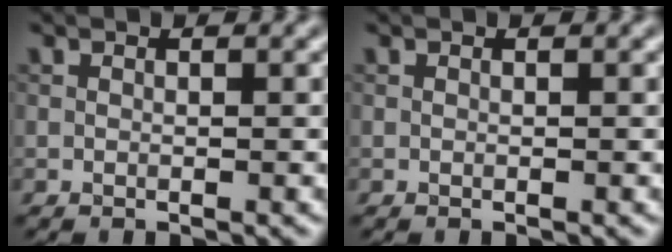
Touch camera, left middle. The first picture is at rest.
{"total": 0.0}